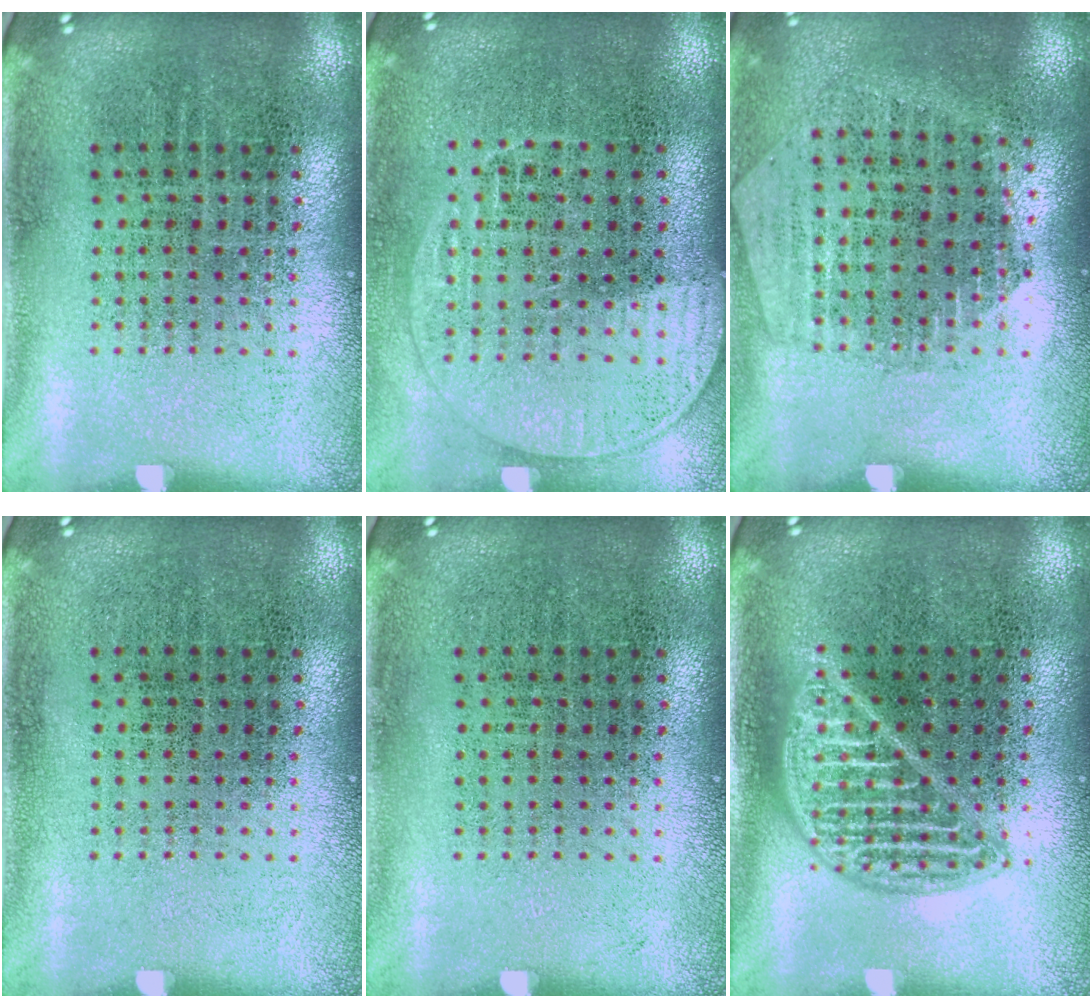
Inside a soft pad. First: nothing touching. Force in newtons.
{"total": 1.3, "press": 1.2, "slide": 0.5}
{"total": 1.2, "press": 1.1, "slide": 0.5}
{"total": 0.0}
{"total": 0.0}
{"total": 2.1, "press": 2.1, "slide": 0.2}